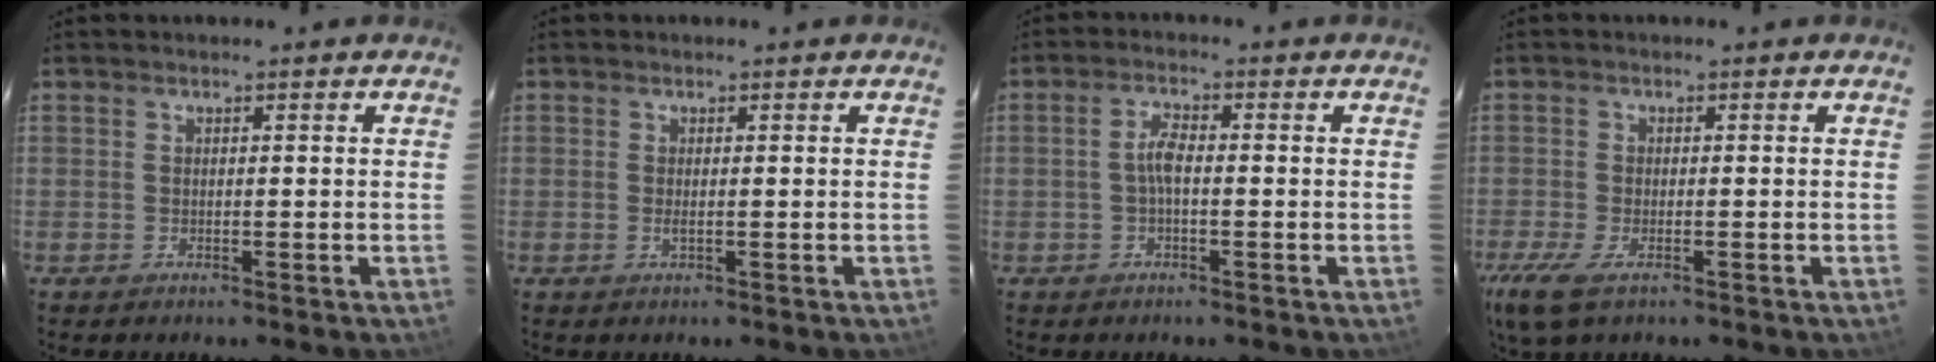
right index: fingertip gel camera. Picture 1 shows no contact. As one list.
[{"total": 0.7, "force": [0.0, 0.0, 0.7], "torque": [-0.014, 0.000, -0.001]}, {"total": 2.9, "force": [-0.6, 0.9, 2.7], "torque": [-0.058, 0.009, -0.011]}, {"total": 7.2, "force": [-4.2, 2.9, 5.0], "torque": [-0.122, -0.027, -0.079]}]